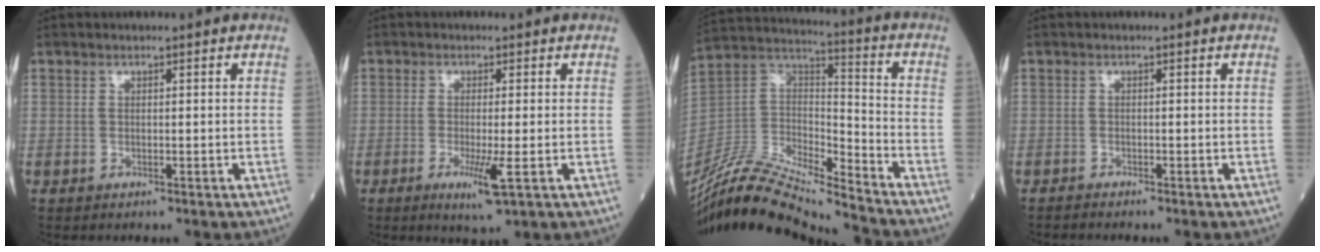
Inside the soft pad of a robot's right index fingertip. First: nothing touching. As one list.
[{"total": 4.7, "force": [-1.6, 0.0, 4.4], "torque": [-0.080, -0.013, -0.025]}, {"total": 19.8, "force": [-18.4, 0.6, 7.3], "torque": [-0.158, 0.019, -0.344]}, {"total": 0.8, "force": [-0.8, -0.1, 0.0], "torque": [-0.005, -0.003, -0.018]}]